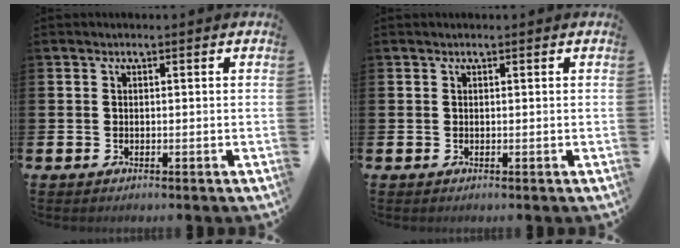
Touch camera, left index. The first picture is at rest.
{"total": 0.0}